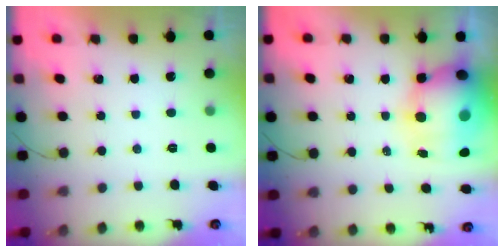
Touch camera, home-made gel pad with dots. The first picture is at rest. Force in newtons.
{"total": 17.9, "press": 15.8, "slide": 8.4}